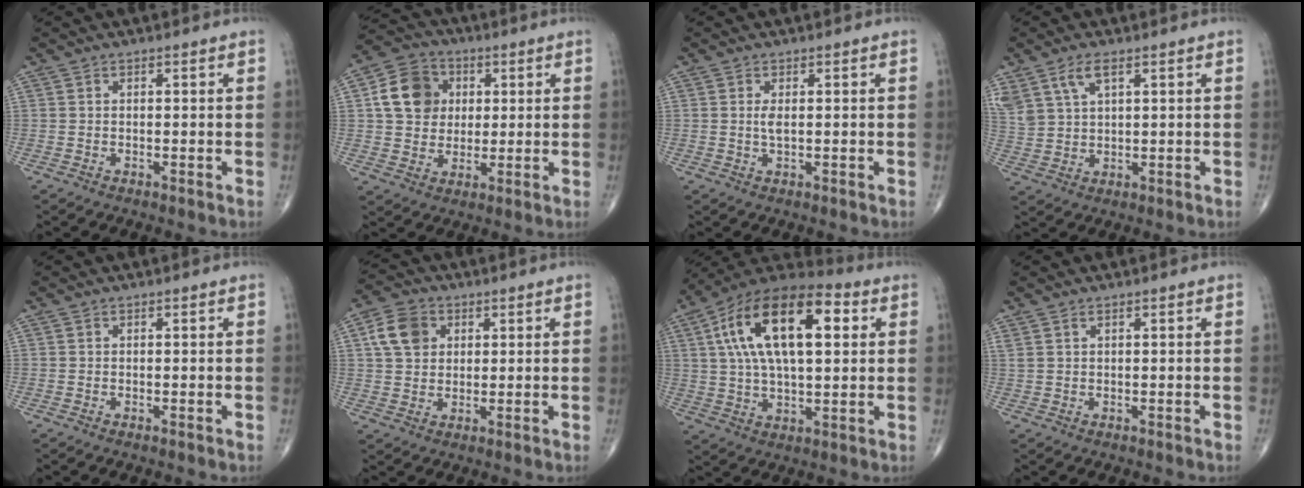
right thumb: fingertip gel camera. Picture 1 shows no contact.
{"total": 11.2, "force": [2.3, 9.5, 5.7], "torque": [-0.077, 0.002, 0.033]}
{"total": 1.8, "force": [0.2, 0.6, 1.6], "torque": [-0.038, -0.002, 0.008]}
{"total": 8.0, "force": [4.4, 4.0, 5.3], "torque": [-0.122, -0.006, 0.097]}
{"total": 0.0}
{"total": 7.6, "force": [2.3, 5.9, 4.1], "torque": [-0.062, 0.002, 0.040]}
{"total": 22.0, "force": [5.8, 10.3, 18.6], "torque": [-0.318, 0.017, 0.088]}
{"total": 1.2, "force": [0.8, 0.4, 0.8], "torque": [-0.022, 0.011, 0.022]}